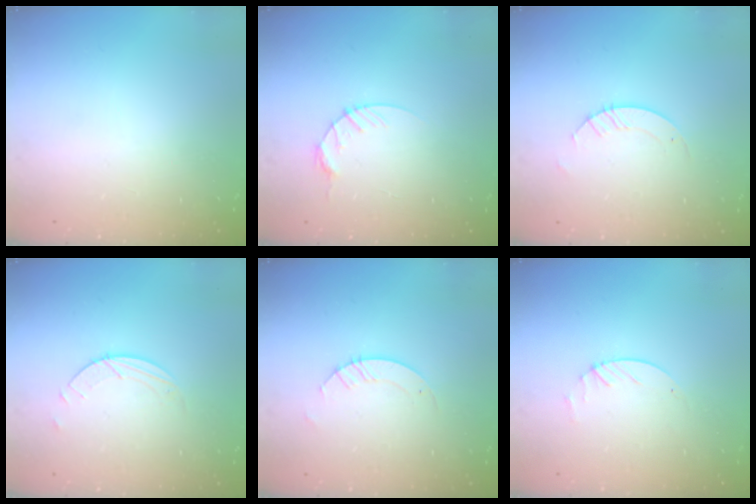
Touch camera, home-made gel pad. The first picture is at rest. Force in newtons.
{"total": 5.1, "press": 5.0, "slide": 0.6}
{"total": 2.9, "press": 2.9, "slide": 0.3}
{"total": 2.0, "press": 2.0, "slide": 0.2}
{"total": 2.9, "press": 2.9, "slide": 0.3}
{"total": 1.9, "press": 1.9, "slide": 0.3}